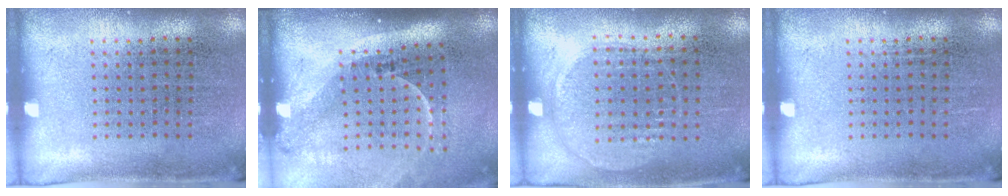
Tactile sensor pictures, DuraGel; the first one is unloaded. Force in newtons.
{"total": 2.3, "press": 1.5, "slide": 1.7}
{"total": 0.9, "press": 0.8, "slide": 0.4}
{"total": 0.0}